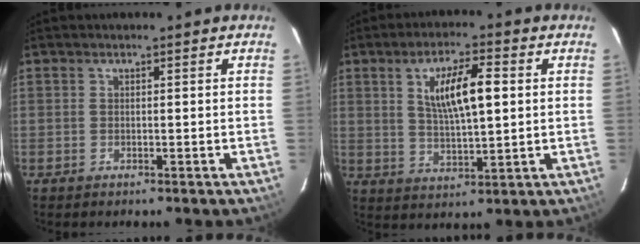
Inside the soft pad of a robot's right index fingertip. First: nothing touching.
{"total": 9.9, "force": [2.4, 2.8, 9.2], "torque": [-0.163, 0.005, 0.049]}